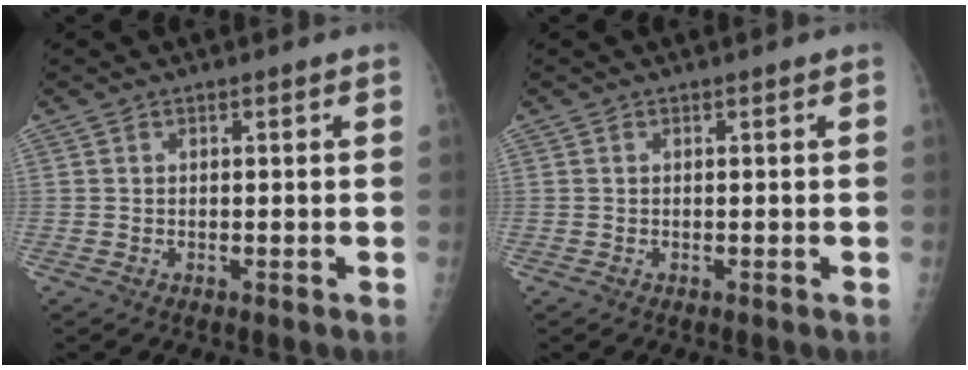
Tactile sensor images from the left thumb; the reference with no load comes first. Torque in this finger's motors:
{"motor_torque": [0.02, 0.01, -0.03, -0.03, 0.00]}